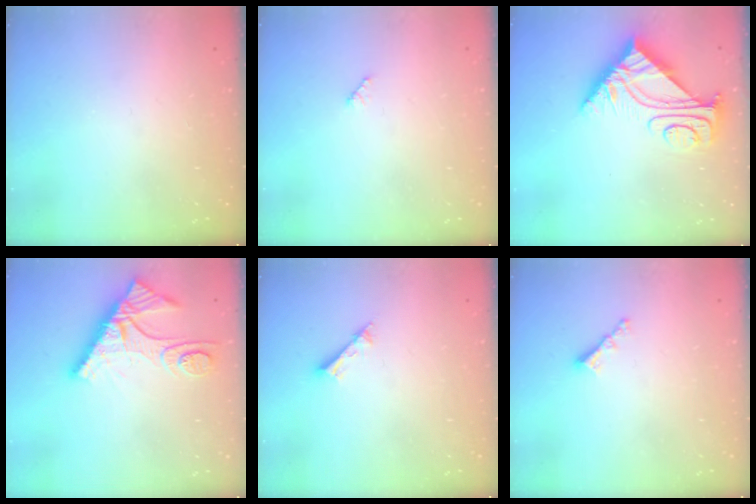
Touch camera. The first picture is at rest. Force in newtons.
{"total": 2.9, "press": 2.9, "slide": 0.4}
{"total": 7.9, "press": 7.8, "slide": 0.8}
{"total": 10.7, "press": 10.6, "slide": 1.1}
{"total": 2.2, "press": 2.1, "slide": 0.4}
{"total": 3.5, "press": 3.5, "slide": 0.3}